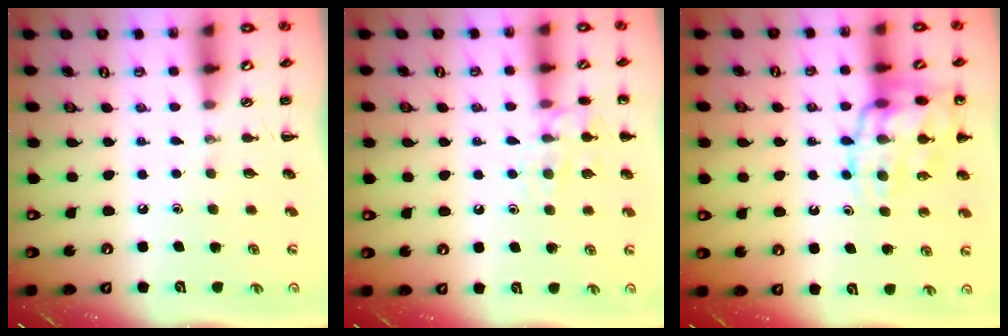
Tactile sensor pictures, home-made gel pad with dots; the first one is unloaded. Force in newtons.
{"total": 9.9, "press": 9.8, "slide": 1.0}
{"total": 20.7, "press": 20.5, "slide": 3.0}